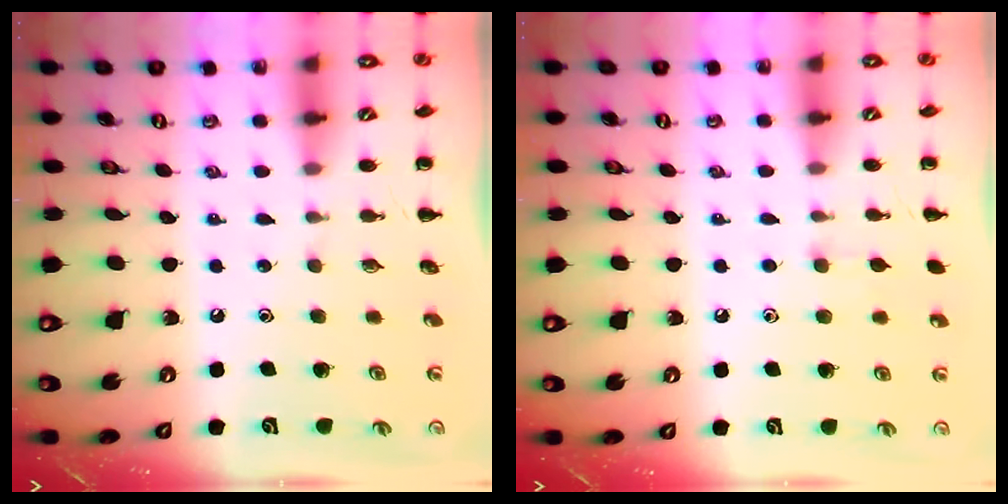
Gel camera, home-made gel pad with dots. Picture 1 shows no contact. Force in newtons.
{"total": 4.3, "press": 4.0, "slide": 1.7}